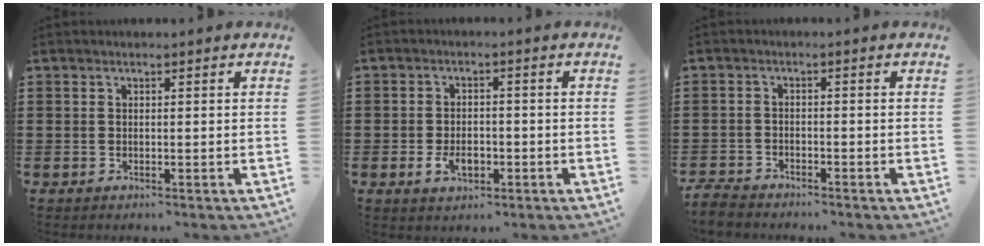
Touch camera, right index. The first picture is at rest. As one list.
[{"total": 3.5, "force": [-1.2, 2.2, 2.5], "torque": [-0.053, 0.000, -0.022]}, {"total": 2.6, "force": [-2.5, 0.4, 0.4], "torque": [-0.017, 0.001, -0.056]}]